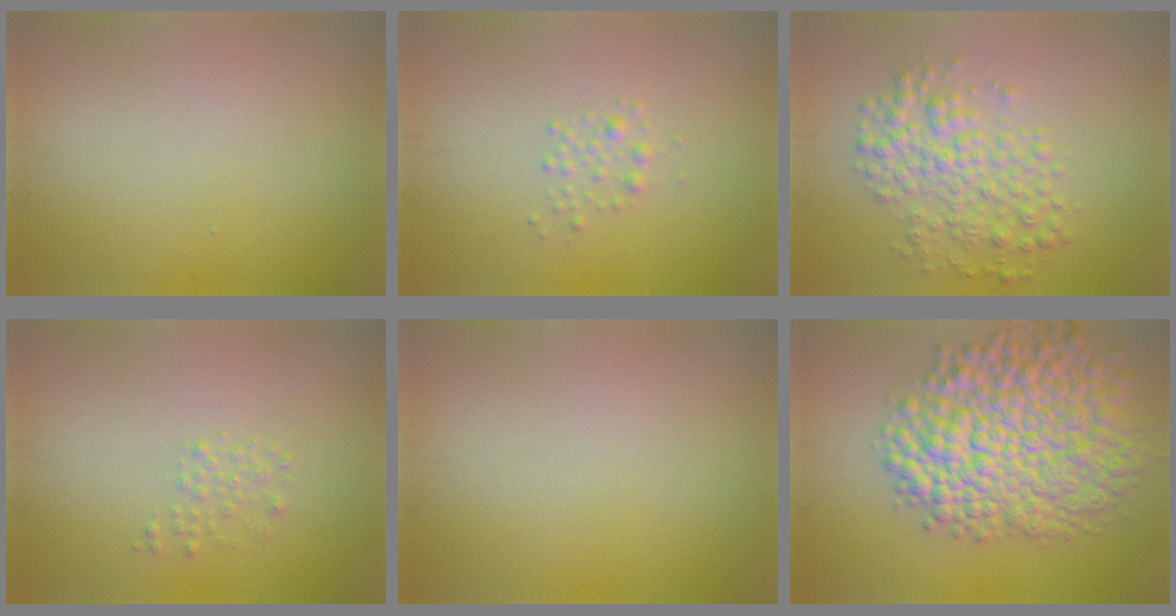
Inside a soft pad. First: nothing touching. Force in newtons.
{"total": 1.1, "press": 1.1, "slide": 0.0}
{"total": 4.2, "press": 4.2, "slide": 0.1}
{"total": 1.0, "press": 1.0, "slide": 0.0}
{"total": 0.0}
{"total": 11.1, "press": 11.1, "slide": 0.3}